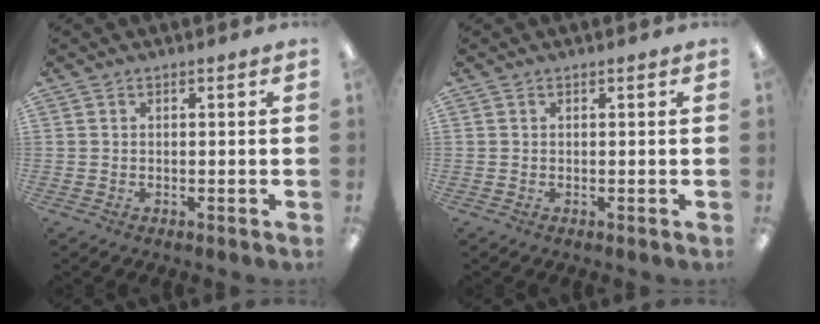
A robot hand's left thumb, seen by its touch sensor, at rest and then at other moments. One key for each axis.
{"total": 0.0}